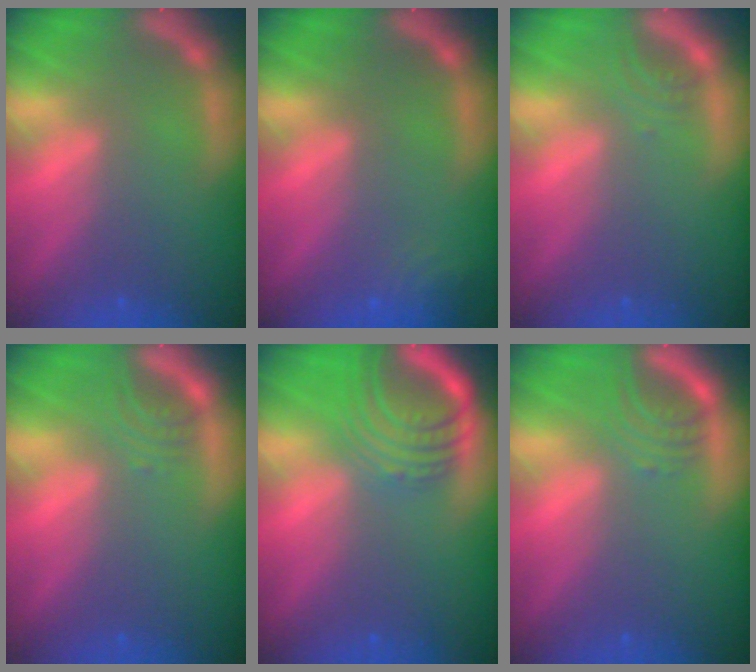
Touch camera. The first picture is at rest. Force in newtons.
{"total": 2.4}
{"total": 1.4}
{"total": 2.0}
{"total": 7.6}
{"total": 3.0}